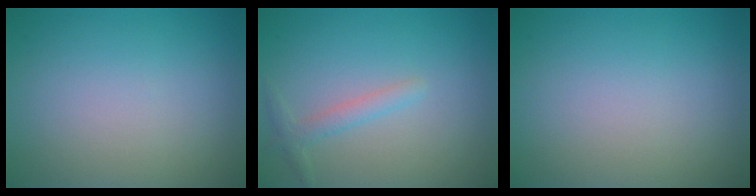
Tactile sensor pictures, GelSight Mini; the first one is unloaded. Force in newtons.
{"total": 1.6, "press": 1.6, "slide": 0.1}
{"total": 0.0}